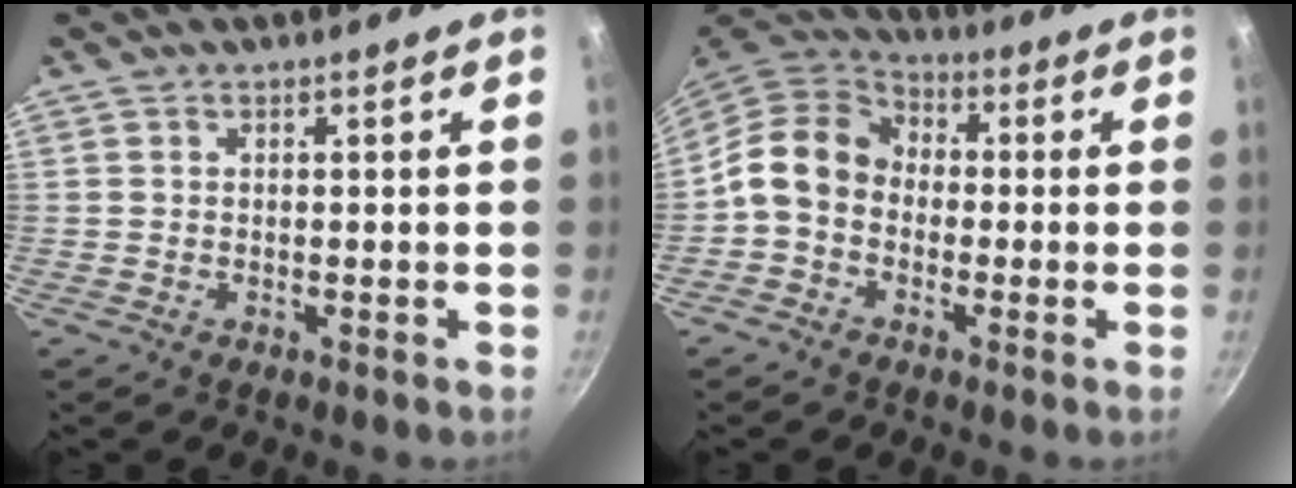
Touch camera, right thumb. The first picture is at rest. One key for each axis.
{"total": 10.7, "fx": -1.0, "fy": 8.5, "fz": 6.3, "tx": -0.092, "ty": 0.037, "tz": -0.042}